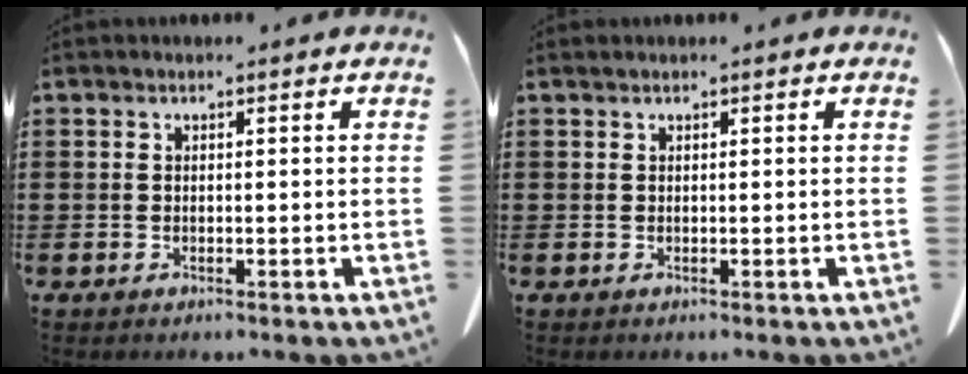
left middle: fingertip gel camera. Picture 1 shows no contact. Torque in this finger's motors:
{"motor_torque": [0.00, 0.00, 0.00, 0.00]}